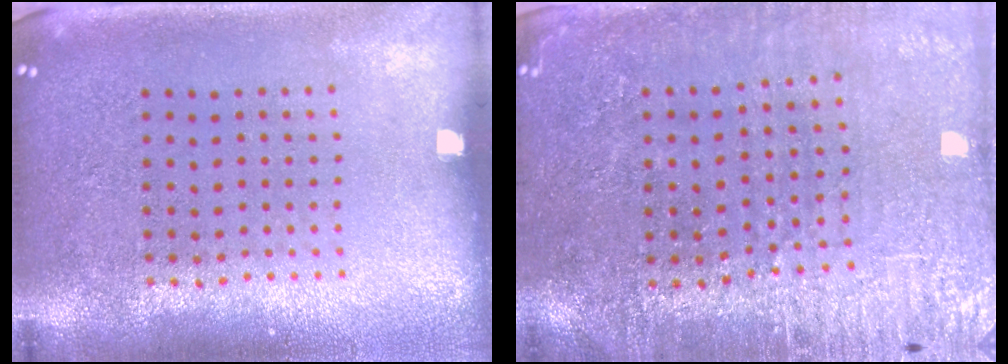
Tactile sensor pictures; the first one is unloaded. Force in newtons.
{"total": 3.0, "press": 2.8, "slide": 0.8}